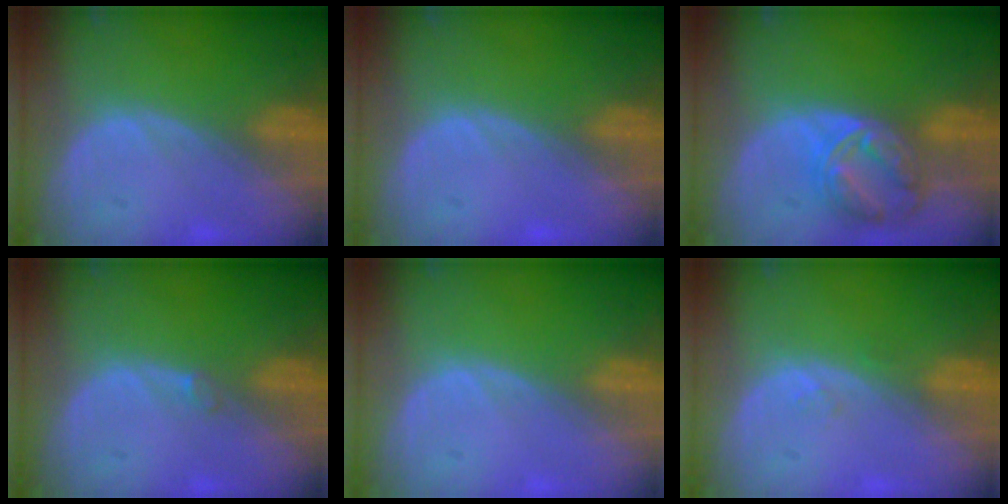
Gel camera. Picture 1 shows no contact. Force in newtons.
{"total": 0.5, "press": 0.0, "slide": 0.5}
{"total": 8.3, "press": 7.1, "slide": 4.2}
{"total": 0.7, "press": 0.7, "slide": 0.2}
{"total": 0.0}
{"total": 0.7, "press": 0.7, "slide": 0.1}